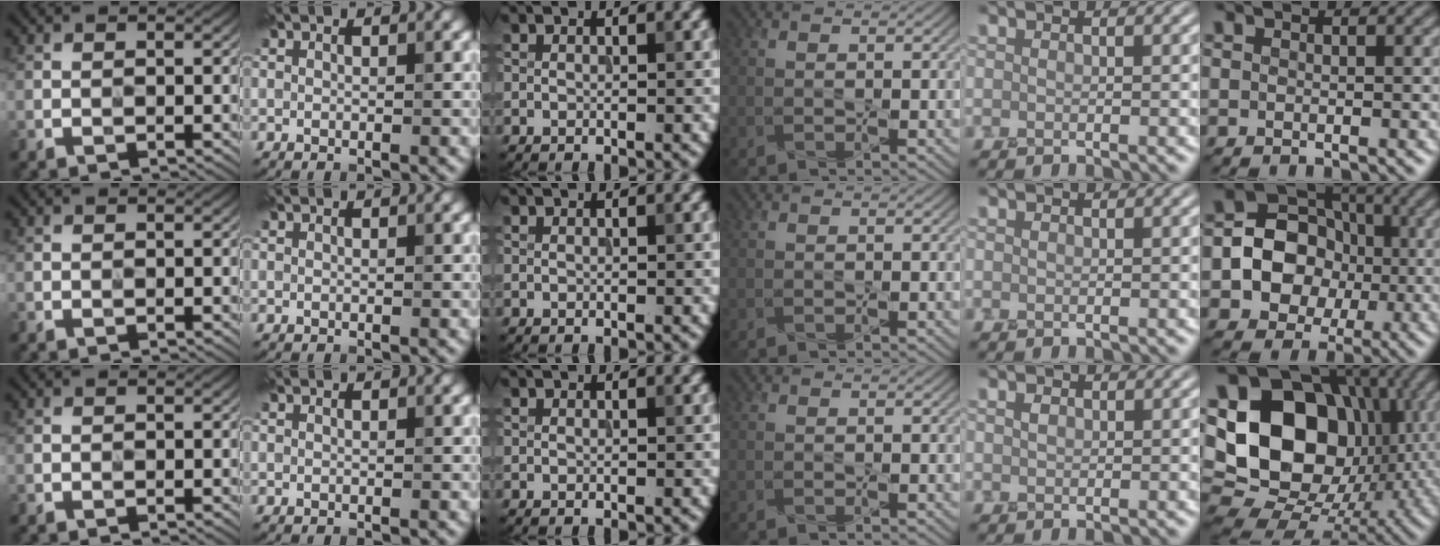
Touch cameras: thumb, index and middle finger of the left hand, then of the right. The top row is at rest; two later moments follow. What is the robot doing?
{"motion": "press", "object": "button"}